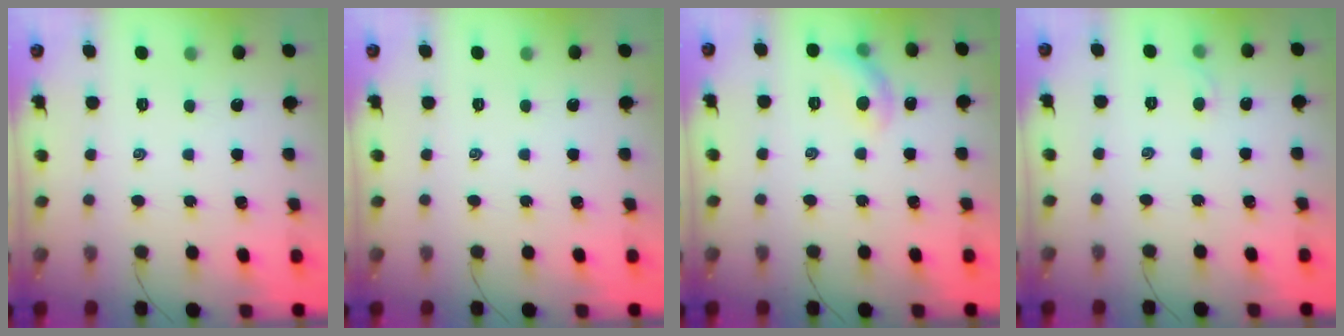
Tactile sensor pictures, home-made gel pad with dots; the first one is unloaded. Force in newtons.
{"total": 0.0}
{"total": 7.5, "press": 7.4, "slide": 1.1}
{"total": 2.7, "press": 2.5, "slide": 0.9}